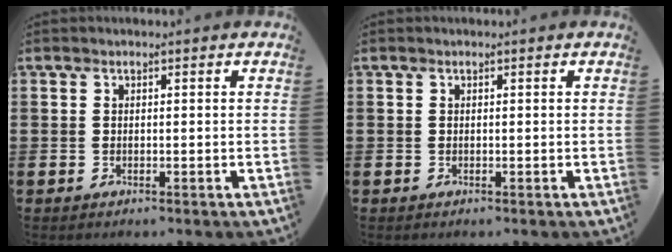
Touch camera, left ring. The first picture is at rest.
{"total": 0.0}